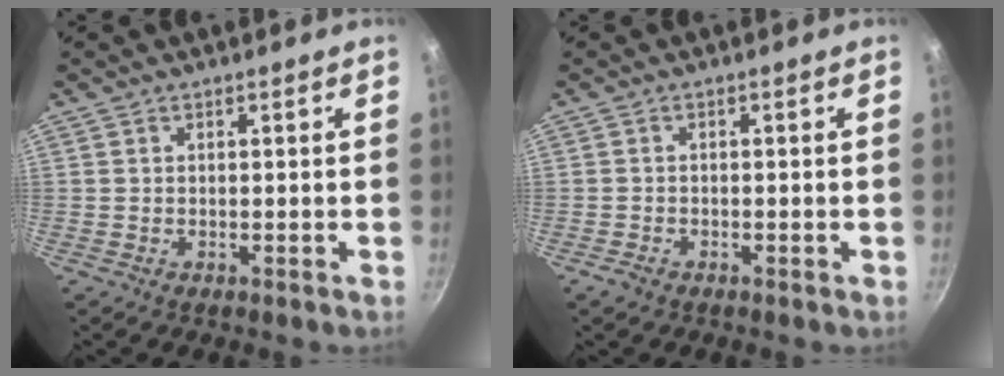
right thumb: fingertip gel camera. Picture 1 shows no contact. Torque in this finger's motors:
{"motor_torque": [0.31, 0.17, -0.22, -0.38, 0.04]}